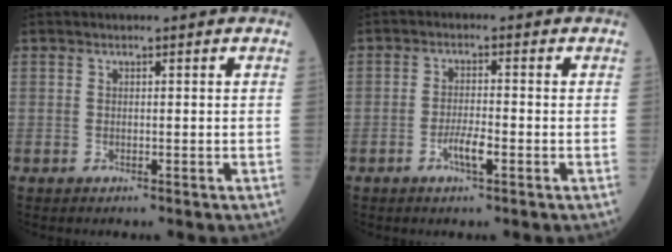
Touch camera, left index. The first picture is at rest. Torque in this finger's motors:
{"motor_torque": [0.67, 0.25, 0.10, 0.05]}